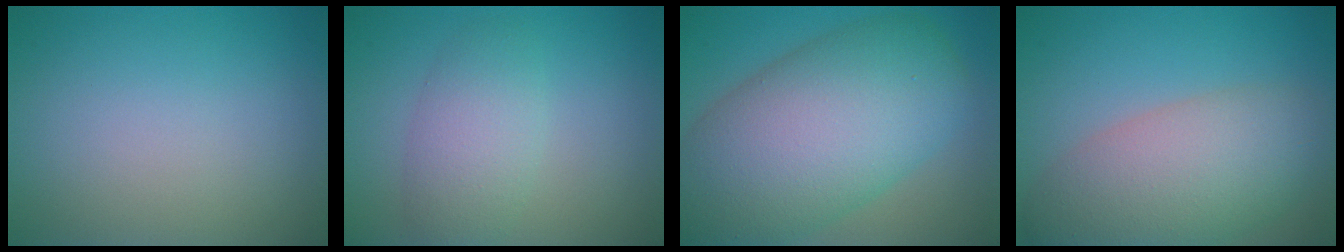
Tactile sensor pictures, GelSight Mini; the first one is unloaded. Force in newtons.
{"total": 3.7, "press": 3.7, "slide": 0.2}
{"total": 13.0, "press": 12.9, "slide": 0.5}
{"total": 7.9, "press": 7.9, "slide": 0.6}